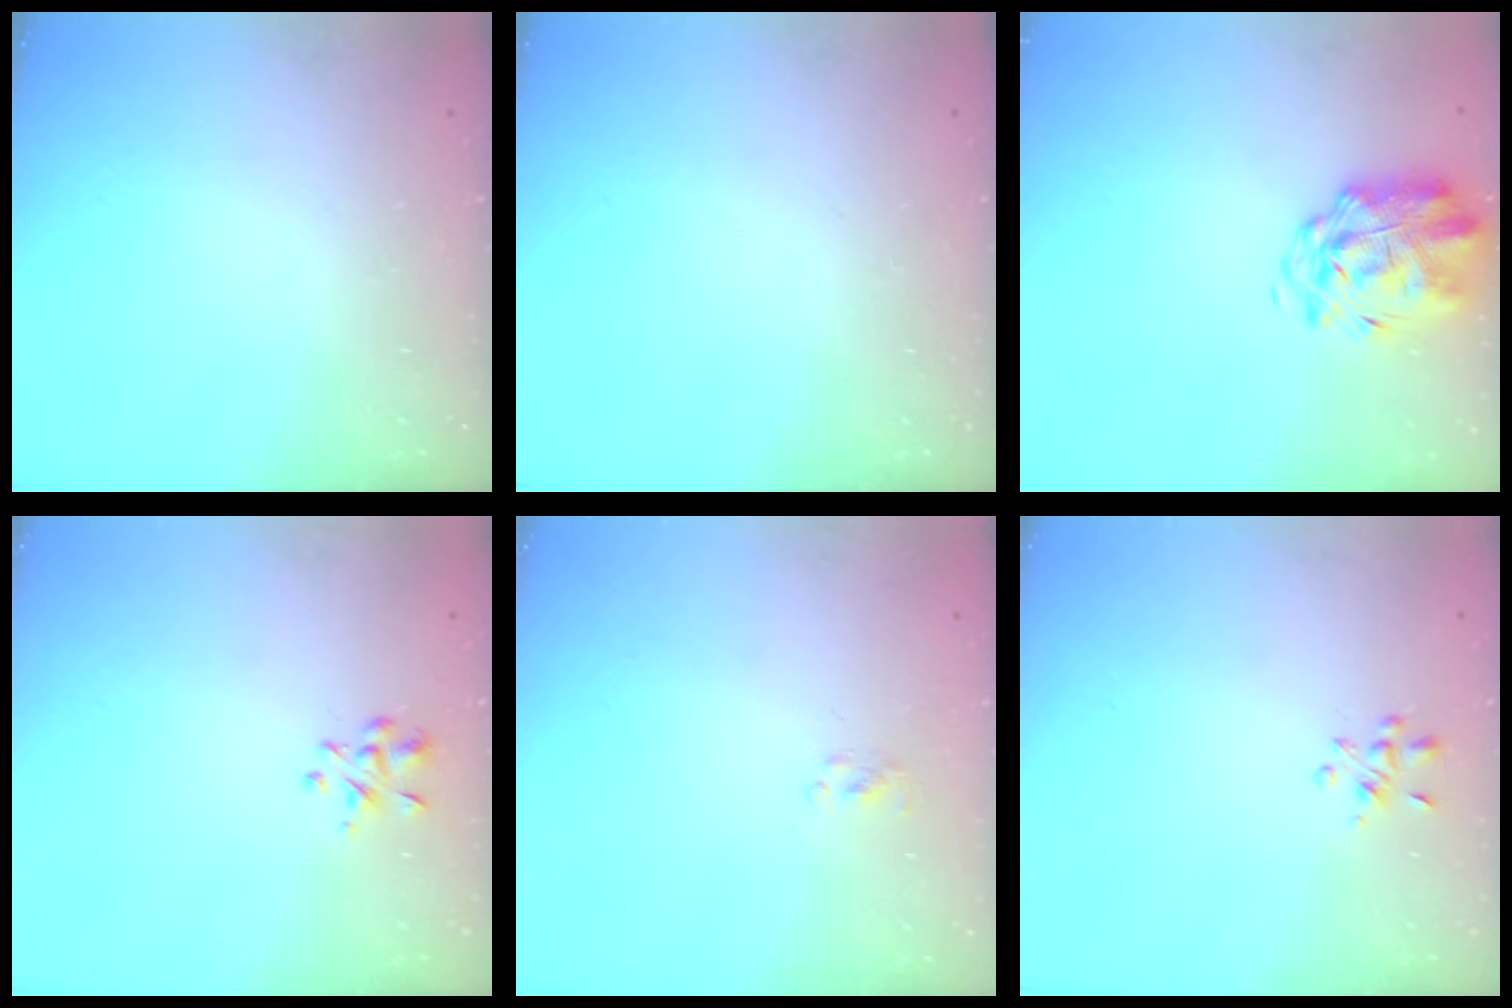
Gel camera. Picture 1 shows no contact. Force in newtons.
{"total": 0.0}
{"total": 2.7, "press": 2.3, "slide": 1.5}
{"total": 2.8, "press": 2.6, "slide": 1.1}
{"total": 1.8, "press": 1.6, "slide": 0.8}
{"total": 3.2, "press": 3.1, "slide": 0.8}